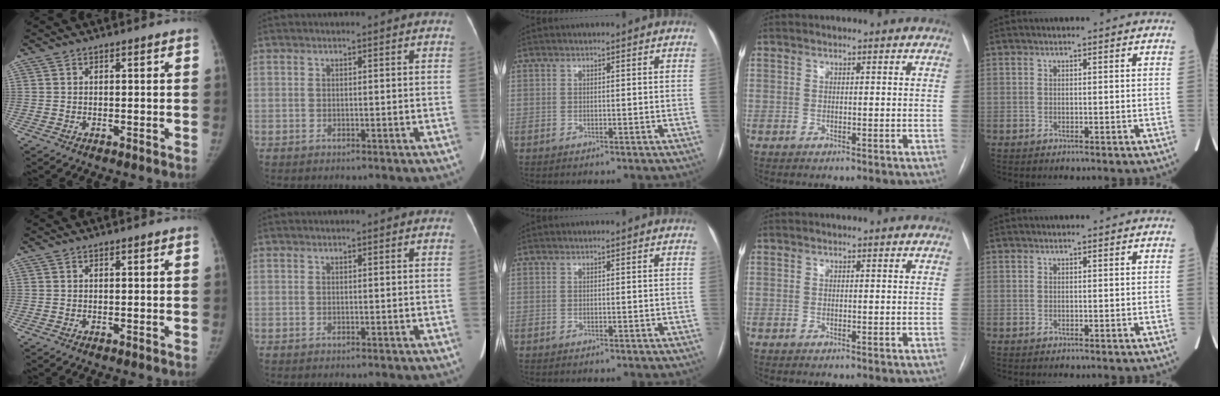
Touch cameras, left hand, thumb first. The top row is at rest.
{}